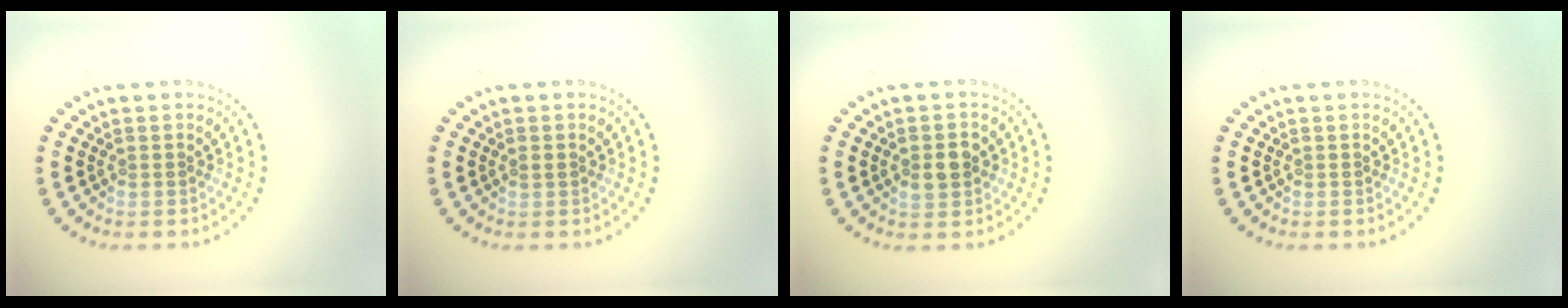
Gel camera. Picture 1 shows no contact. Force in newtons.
{"total": 0.8, "press": 0.8, "slide": 0.1}
{"total": 2.6, "press": 2.6, "slide": 0.1}
{"total": 0.0}